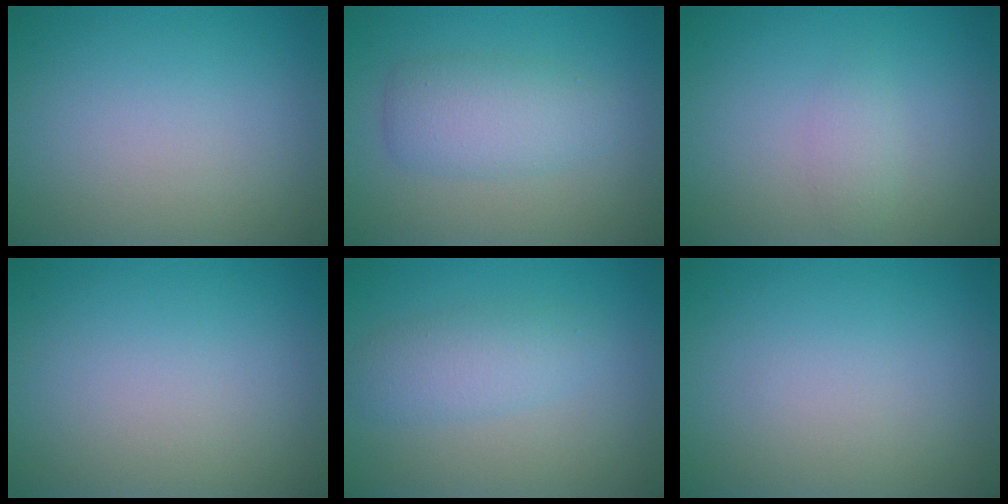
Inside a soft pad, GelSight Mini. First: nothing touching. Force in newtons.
{"total": 3.7, "press": 3.7, "slide": 0.1}
{"total": 1.2, "press": 1.2, "slide": 0.1}
{"total": 0.0}
{"total": 2.8, "press": 2.8, "slide": 0.1}
{"total": 0.0}